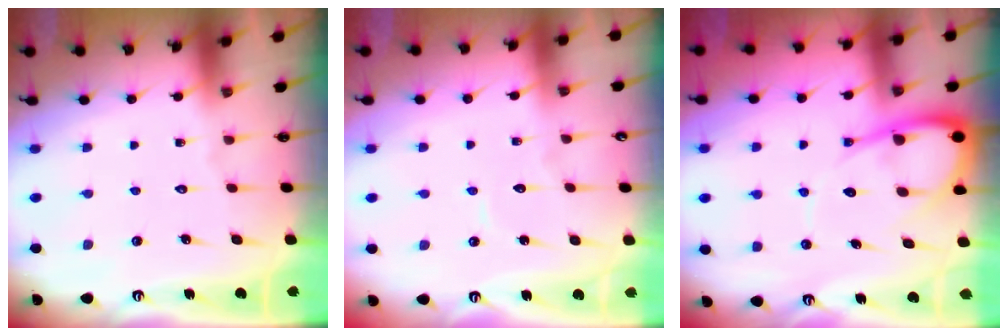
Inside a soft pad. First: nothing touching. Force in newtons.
{"total": 4.6, "press": 4.6, "slide": 0.1}
{"total": 10.3, "press": 10.2, "slide": 1.1}